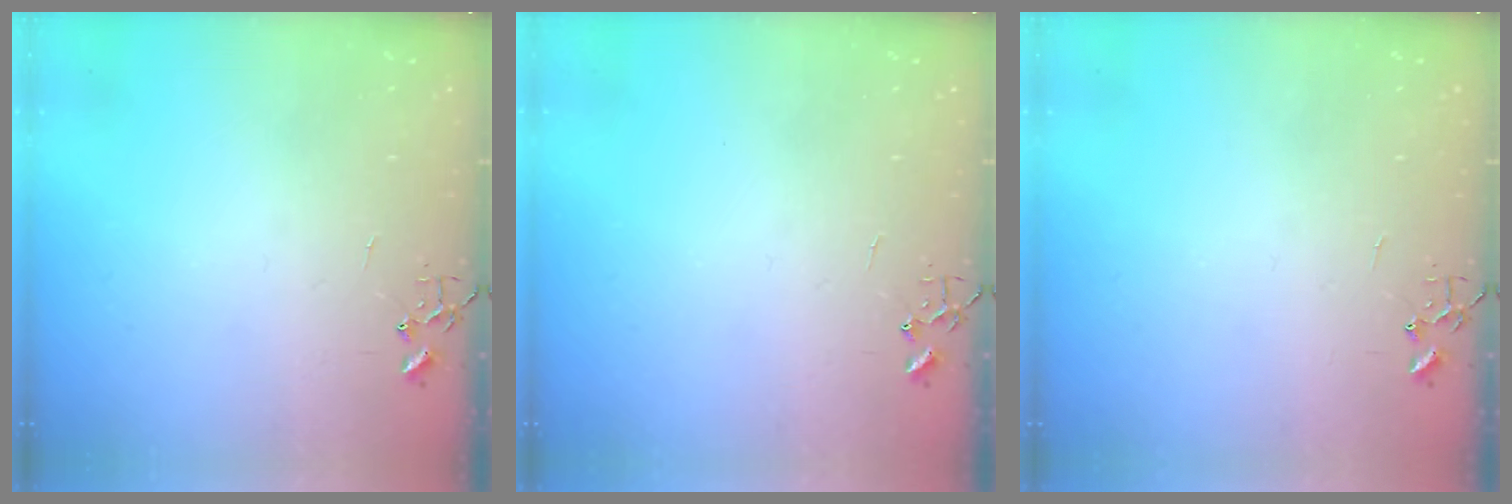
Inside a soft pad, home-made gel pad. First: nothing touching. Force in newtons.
{"total": 0.0}
{"total": 0.0}